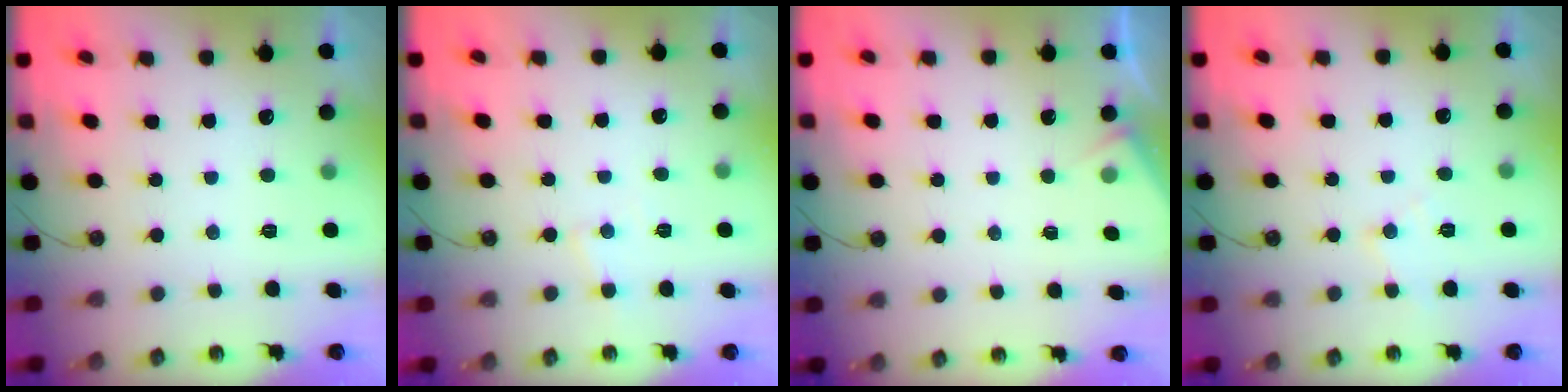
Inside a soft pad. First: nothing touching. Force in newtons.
{"total": 4.4, "press": 4.3, "slide": 0.6}
{"total": 3.3, "press": 3.3, "slide": 0.4}
{"total": 7.4, "press": 7.3, "slide": 0.9}